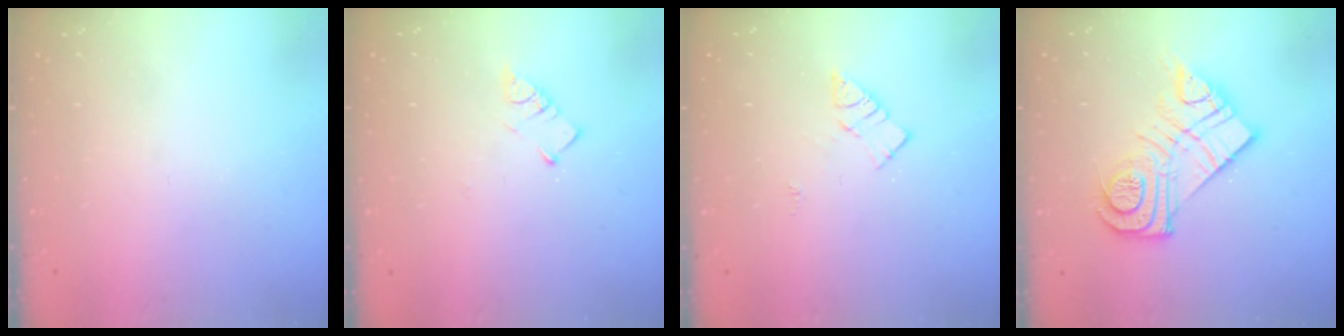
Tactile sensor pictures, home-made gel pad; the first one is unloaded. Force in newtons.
{"total": 2.9, "press": 2.9, "slide": 0.2}
{"total": 6.6, "press": 6.6, "slide": 0.3}
{"total": 15.8, "press": 15.7, "slide": 1.0}